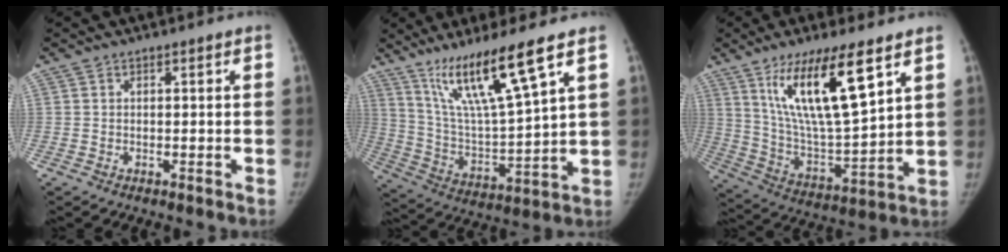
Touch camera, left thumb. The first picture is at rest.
{"total": 16.6, "force": [10.4, 1.0, 12.9], "torque": [-0.232, -0.055, 0.202]}
{"total": 18.6, "force": [9.7, 4.2, 15.3], "torque": [-0.265, -0.053, 0.187]}